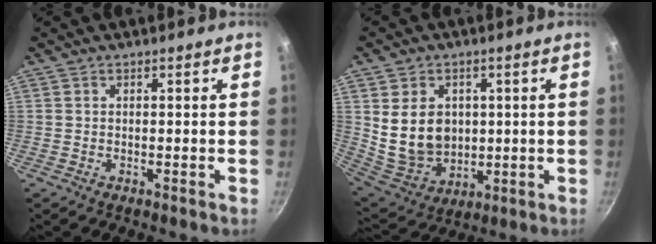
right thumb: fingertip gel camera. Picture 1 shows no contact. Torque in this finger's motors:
{"motor_torque": [-0.89, 1.52, 0.65, 0.96, 0.15]}